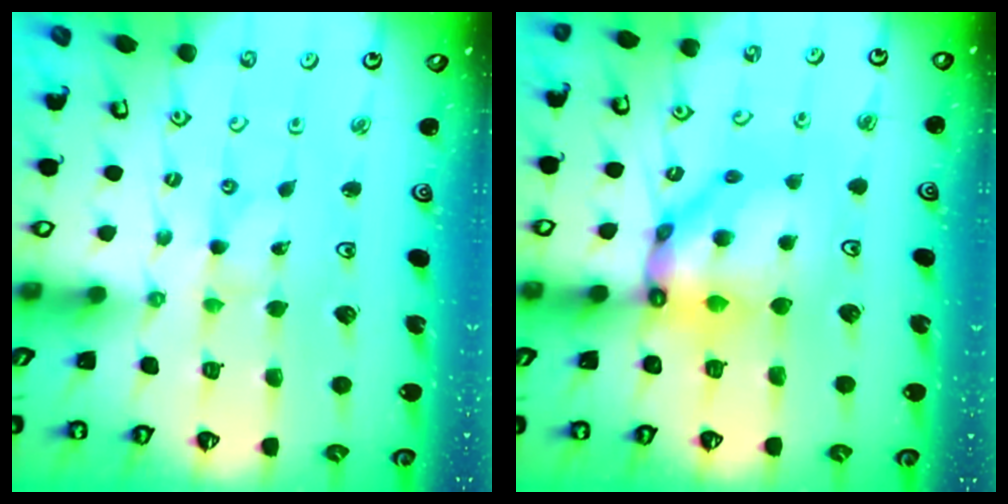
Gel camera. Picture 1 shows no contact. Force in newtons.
{"total": 13.9, "press": 13.8, "slide": 1.4}